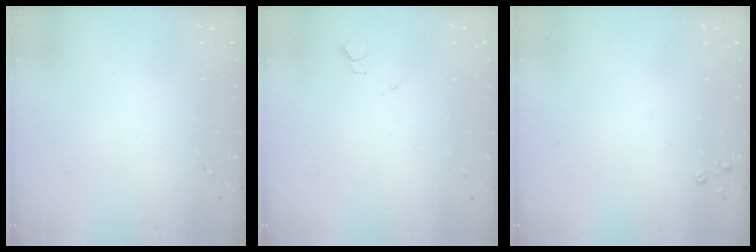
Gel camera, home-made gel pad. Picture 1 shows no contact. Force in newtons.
{"total": 2.7, "press": 2.6, "slide": 0.3}
{"total": 2.6, "press": 2.6, "slide": 0.3}